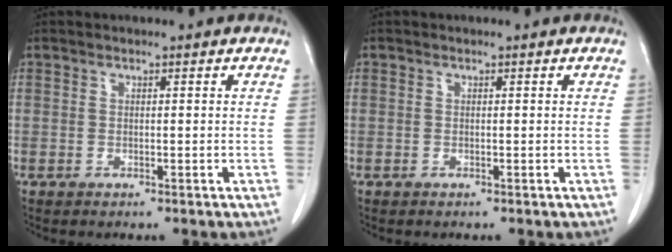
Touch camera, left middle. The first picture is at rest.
{"total": 0.0}